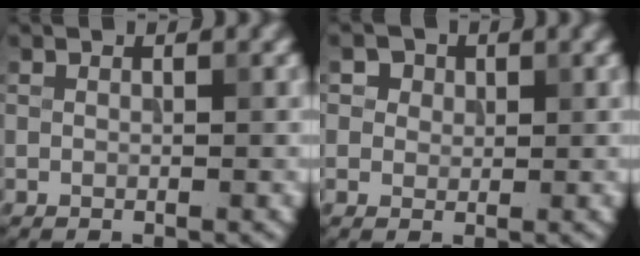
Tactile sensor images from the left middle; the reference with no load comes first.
{"total": 3.3, "force": [1.9, 2.4, 1.3], "torque": [-0.026, 0.006, 0.020]}